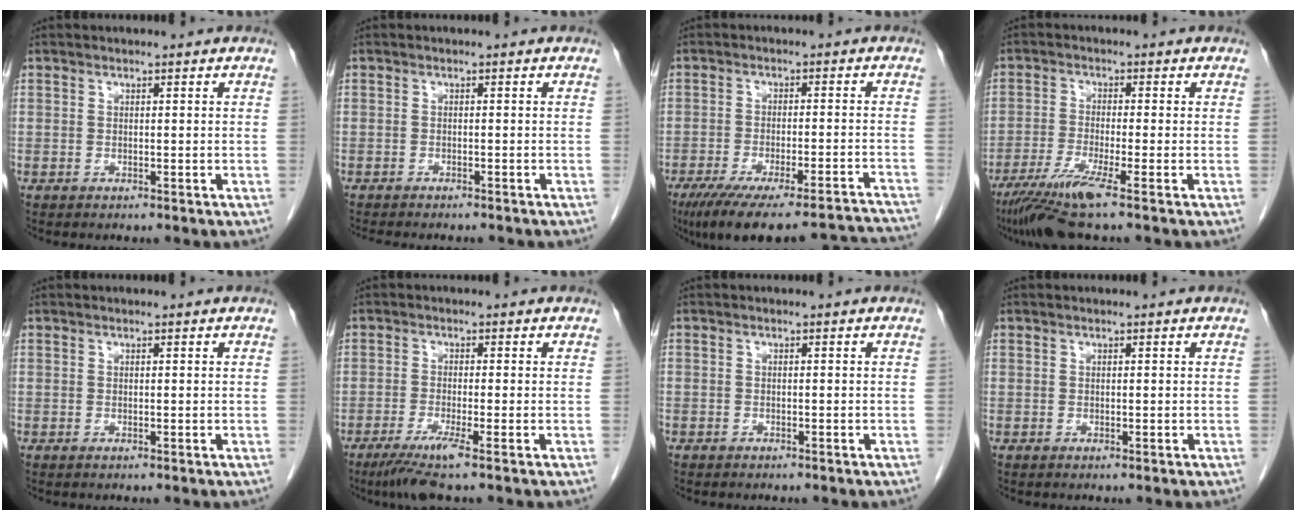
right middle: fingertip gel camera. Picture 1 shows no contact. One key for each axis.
{"total": 7.5, "fx": -6.7, "fy": 1.6, "fz": 2.9, "tx": -0.035, "ty": -0.005, "tz": -0.089}
{"total": 23.2, "fx": -21.1, "fy": 1.6, "fz": 9.6, "tx": -0.094, "ty": -0.019, "tz": -0.275}
{"total": 7.4, "fx": -5.0, "fy": -0.9, "fz": 5.4, "tx": -0.100, "ty": -0.026, "tz": -0.097}
{"total": 0.0}
{"total": 4.9, "fx": -3.1, "fy": -0.5, "fz": 3.8, "tx": -0.073, "ty": -0.016, "tz": -0.061}
{"total": 1.2, "fx": -1.0, "fy": 0.7, "fz": 0.2, "tx": -0.012, "ty": 0.002, "tz": -0.014}
{"total": 0.0}